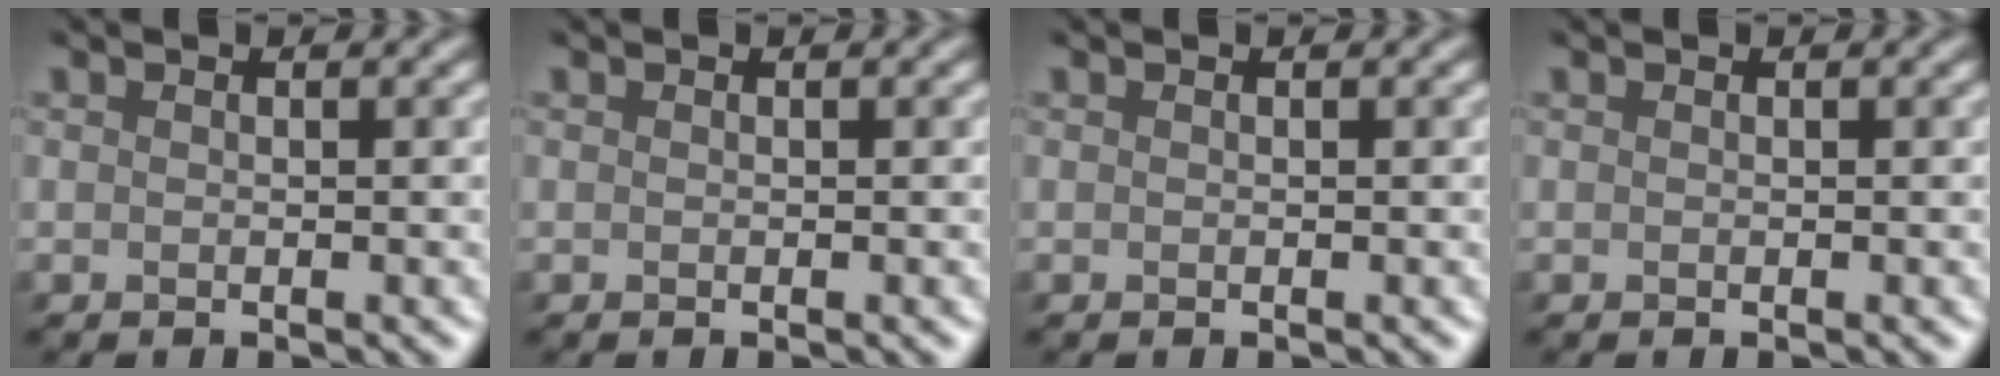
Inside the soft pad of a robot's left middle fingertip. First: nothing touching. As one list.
[{"total": 0.0}, {"total": 0.0}, {"total": 0.0}]